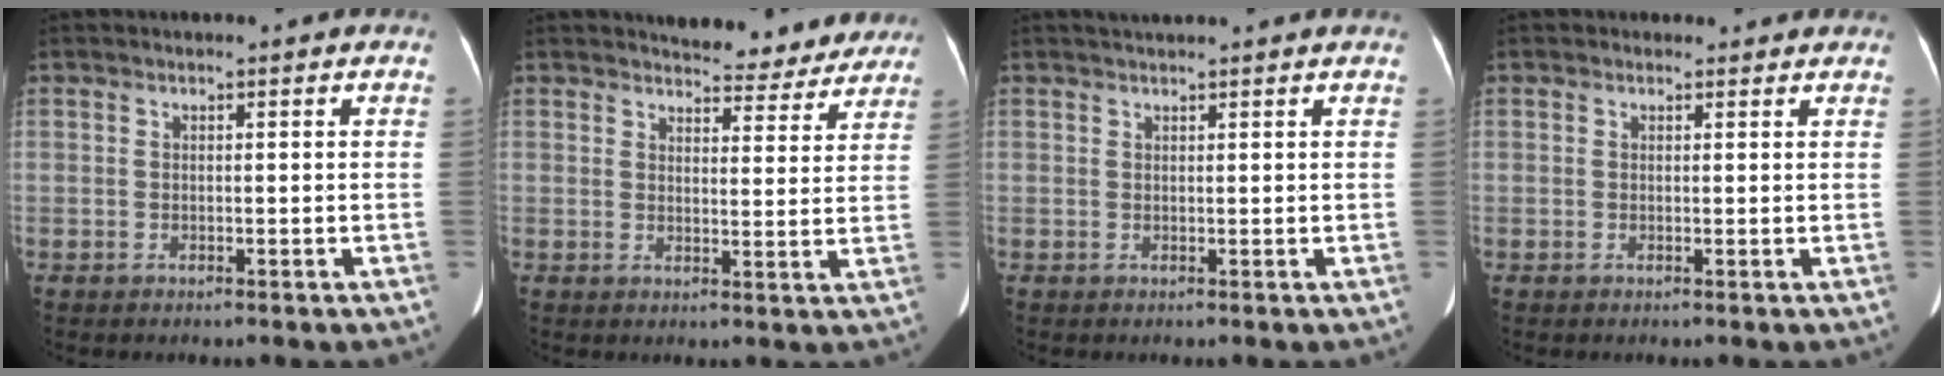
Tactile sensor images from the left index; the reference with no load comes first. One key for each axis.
{"total": 9.5, "fx": 9.1, "fy": 2.4, "fz": 1.5, "tx": 0.000, "ty": -0.014, "tz": 0.095}
{"total": 4.3, "fx": 3.9, "fy": -0.3, "fz": 1.7, "tx": -0.021, "ty": 0.030, "tz": 0.050}
{"total": 1.5, "fx": 1.2, "fy": 1.0, "fz": -0.1, "tx": 0.002, "ty": 0.008, "tz": 0.009}